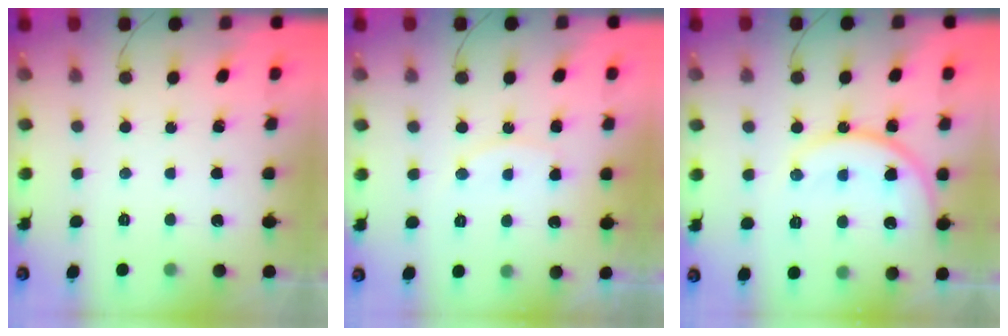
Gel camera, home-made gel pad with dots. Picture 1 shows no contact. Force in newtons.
{"total": 7.7, "press": 7.7, "slide": 0.4}
{"total": 14.8, "press": 14.7, "slide": 1.5}